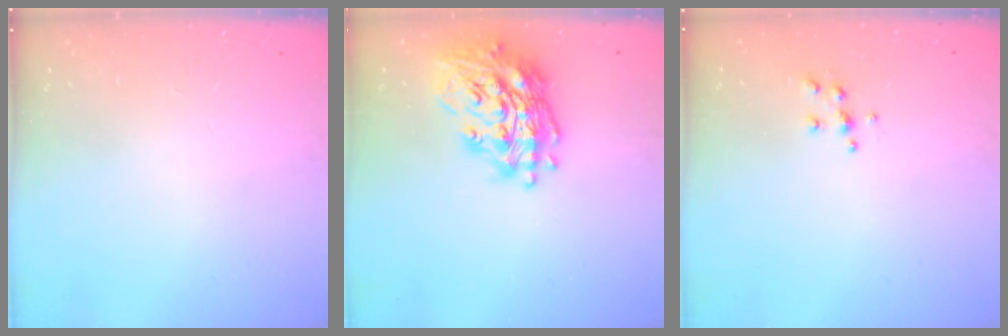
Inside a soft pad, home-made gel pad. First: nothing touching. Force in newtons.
{"total": 19.7, "press": 19.5, "slide": 2.7}
{"total": 5.5, "press": 5.5, "slide": 0.5}